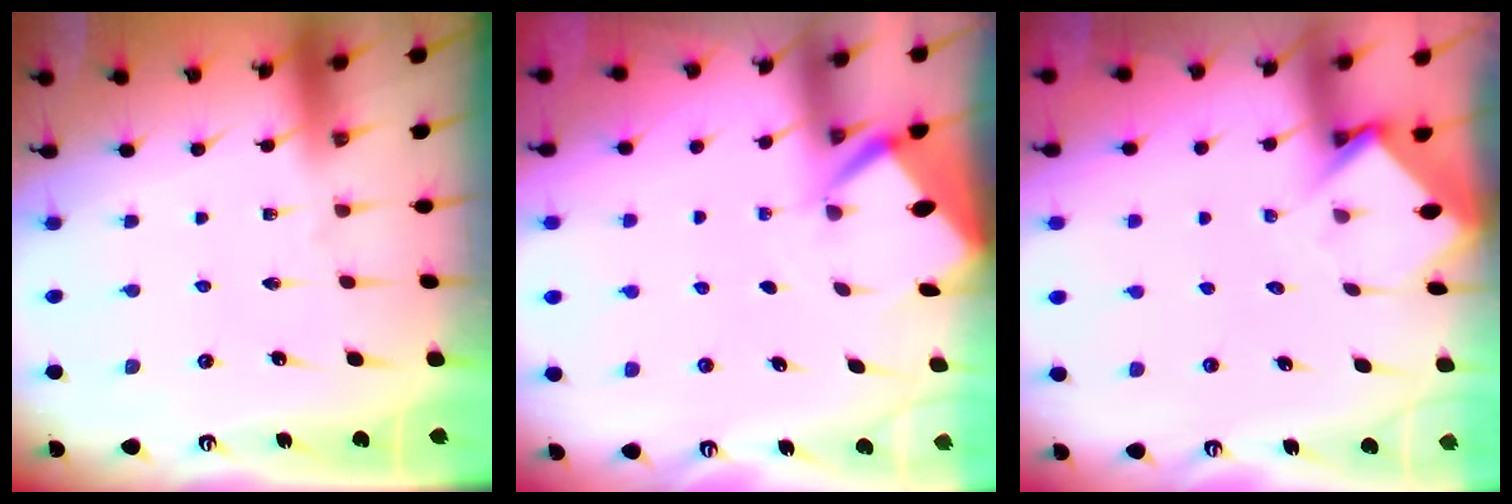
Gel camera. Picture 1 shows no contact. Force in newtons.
{"total": 2.7, "press": 2.7, "slide": 0.3}
{"total": 3.4, "press": 3.4, "slide": 0.3}